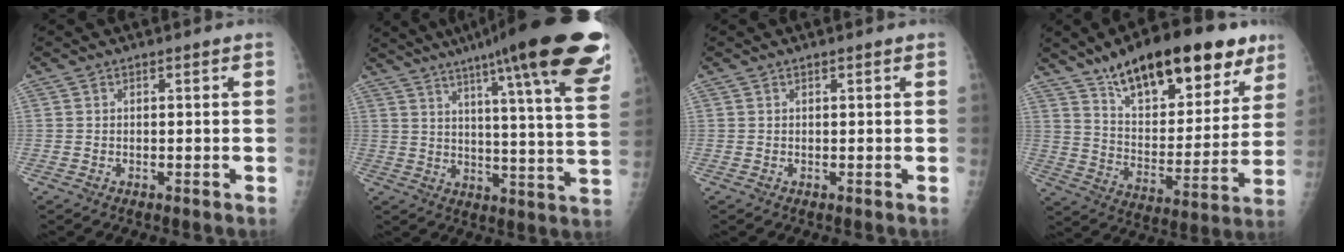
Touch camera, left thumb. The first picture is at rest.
{"total": 27.6, "force": [18.0, 2.9, 20.7], "torque": [-0.266, -0.063, 0.239]}
{"total": 0.5, "force": [0.3, 0.1, 0.4], "torque": [-0.005, 0.000, 0.004]}
{"total": 25.8, "force": [16.3, 10.7, 17.0], "torque": [-0.214, -0.046, 0.253]}